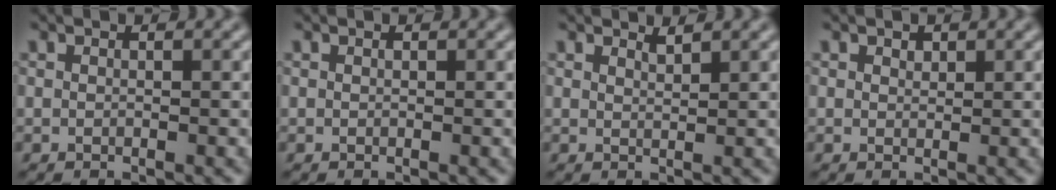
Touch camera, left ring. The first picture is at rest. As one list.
[{"total": 0.0}, {"total": 0.9, "force": [0.9, 0.0, 0.2], "torque": [-0.002, 0.000, 0.016]}, {"total": 0.7, "force": [0.5, 0.4, 0.2], "torque": [-0.004, -0.002, 0.008]}]